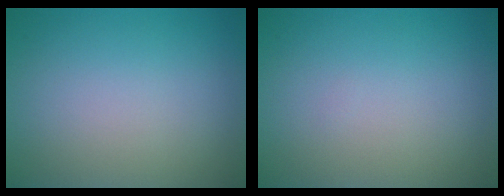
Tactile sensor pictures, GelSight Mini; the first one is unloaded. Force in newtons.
{"total": 0.0}